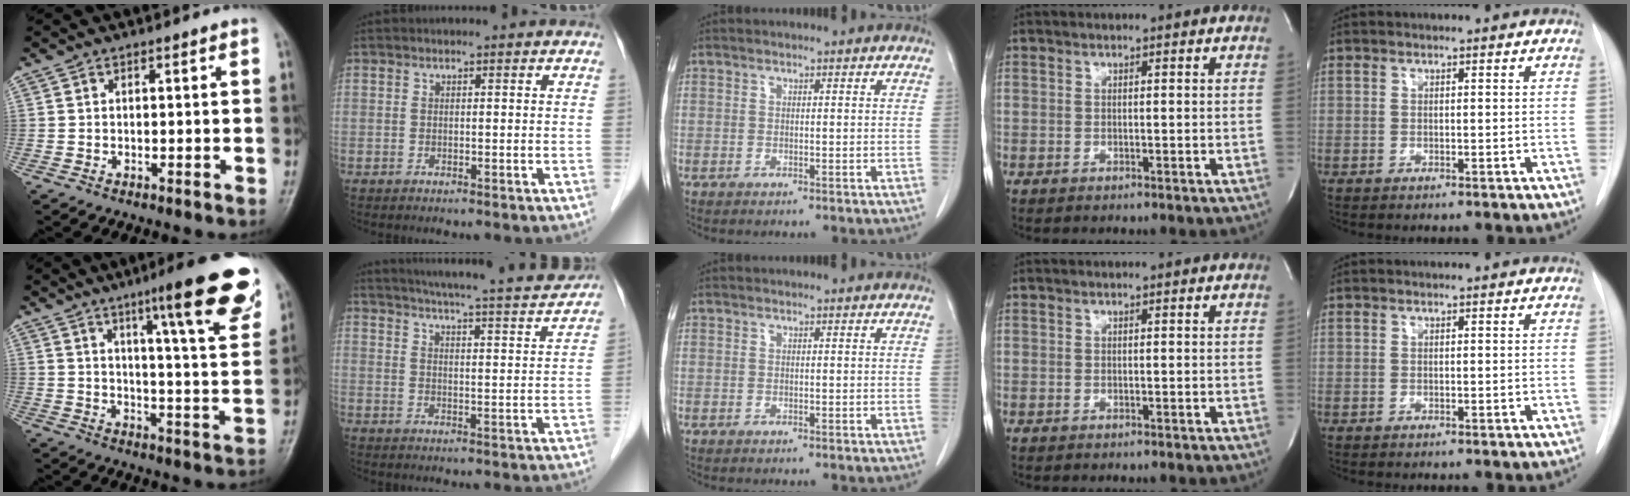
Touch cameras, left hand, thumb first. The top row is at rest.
{"thumb": {"total": 17.5, "force": [10.5, 2.1, 13.8], "torque": [-0.166, -0.054, 0.142]}, "index": {"total": 17.9, "force": [16.5, 0.4, 7.0], "torque": [-0.113, -0.018, 0.211]}}